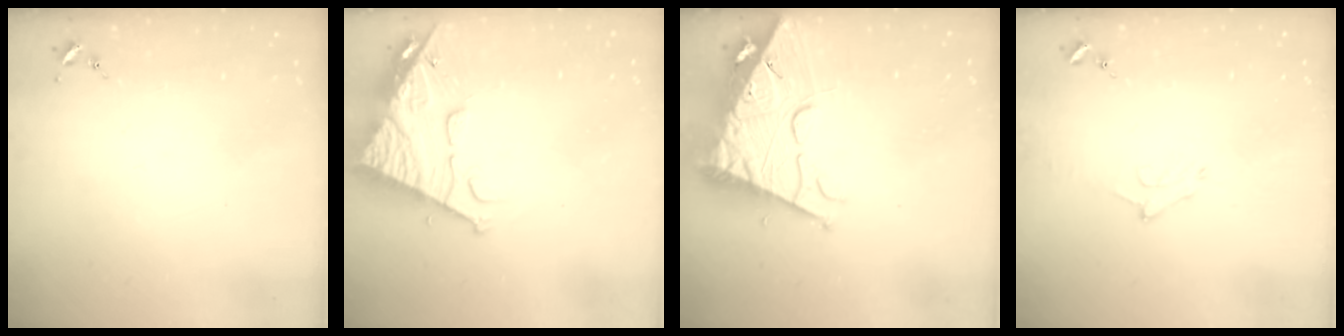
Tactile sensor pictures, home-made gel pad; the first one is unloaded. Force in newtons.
{"total": 15.2, "press": 15.1, "slide": 1.4}
{"total": 18.5, "press": 18.4, "slide": 2.1}
{"total": 7.5, "press": 7.5, "slide": 0.9}